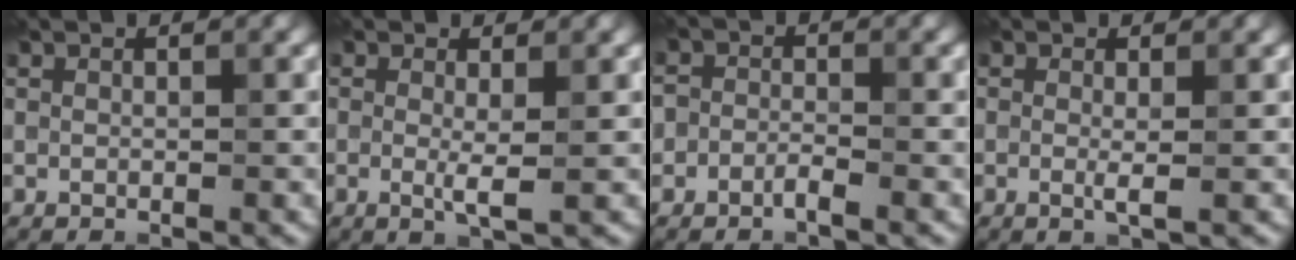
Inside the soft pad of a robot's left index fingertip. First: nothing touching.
{"total": 2.0, "force": [0.0, 0.2, 2.0], "torque": [-0.039, -0.007, -0.003]}
{"total": 1.4, "force": [-0.9, 0.8, 0.7], "torque": [-0.012, 0.004, -0.020]}
{"total": 1.3, "force": [-0.1, 0.1, 1.3], "torque": [-0.027, -0.006, -0.003]}